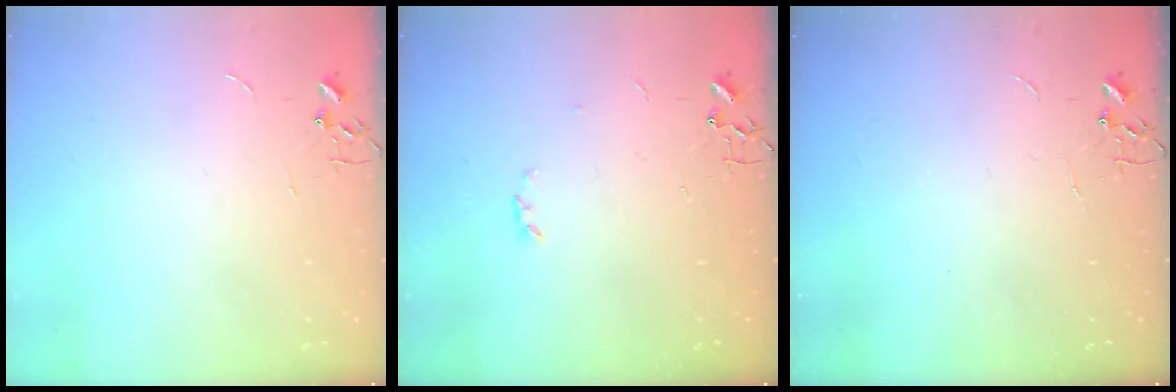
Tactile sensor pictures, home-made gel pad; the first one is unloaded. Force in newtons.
{"total": 2.8, "press": 2.7, "slide": 0.5}
{"total": 0.0}